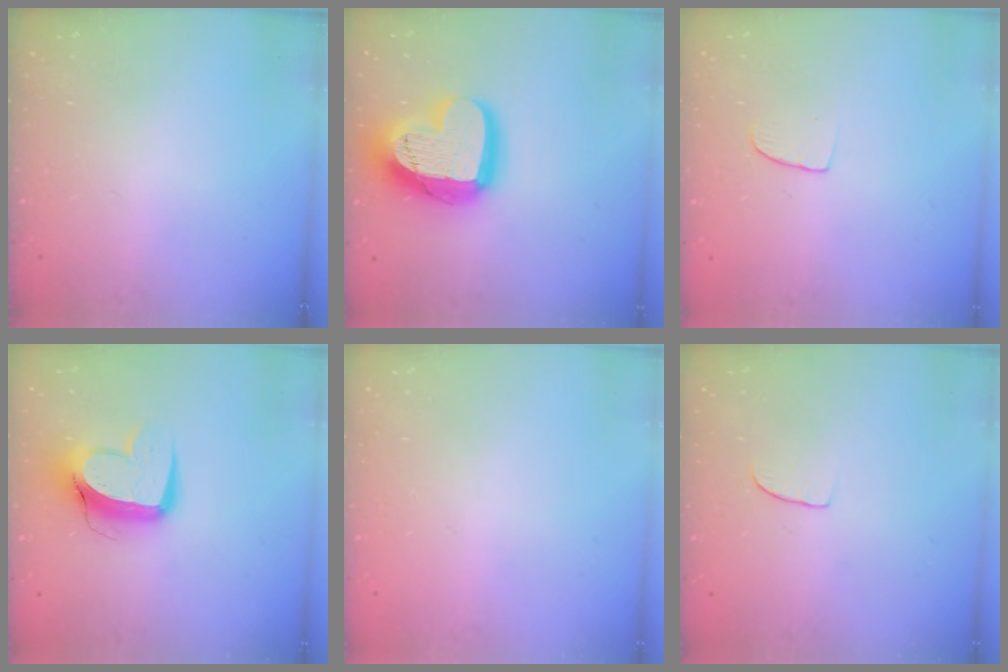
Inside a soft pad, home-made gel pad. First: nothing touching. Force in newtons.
{"total": 24.2, "press": 24.1, "slide": 1.8}
{"total": 6.0, "press": 5.9, "slide": 0.5}
{"total": 12.3, "press": 12.2, "slide": 1.3}
{"total": 0.0}
{"total": 5.2, "press": 5.2, "slide": 0.3}